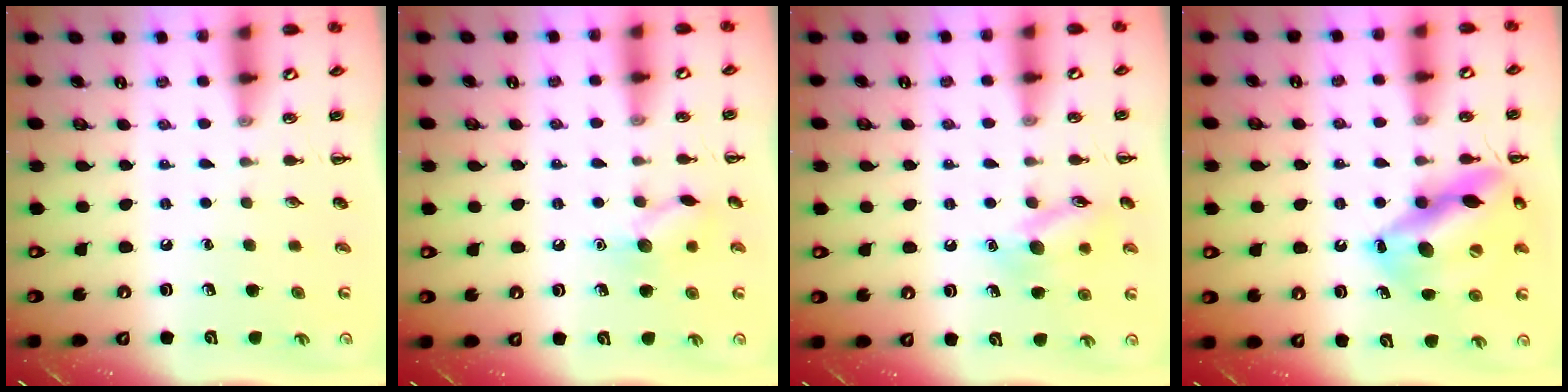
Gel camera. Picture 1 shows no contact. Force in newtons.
{"total": 9.3, "press": 9.3, "slide": 0.9}
{"total": 11.6, "press": 11.6, "slide": 0.7}
{"total": 17.7, "press": 17.6, "slide": 1.8}